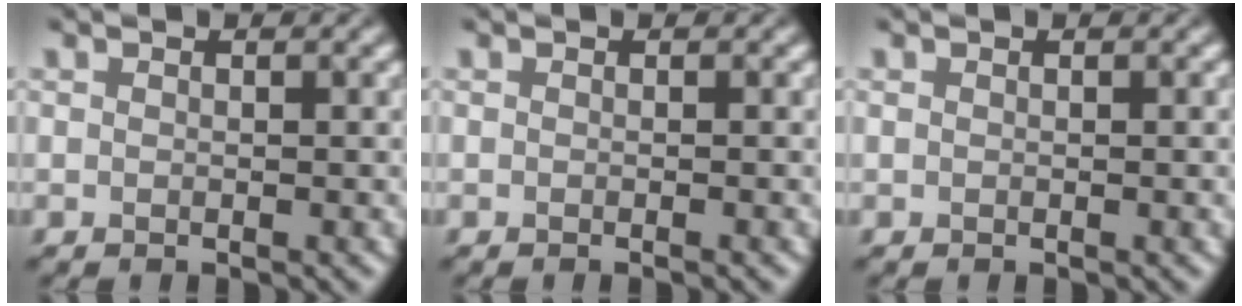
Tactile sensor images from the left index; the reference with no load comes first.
{"total": 0.8, "force": [-0.2, 0.3, 0.7], "torque": [-0.003, -0.004, -0.007]}
{"total": 0.6, "force": [0.0, 0.2, 0.5], "torque": [-0.006, -0.001, 0.002]}